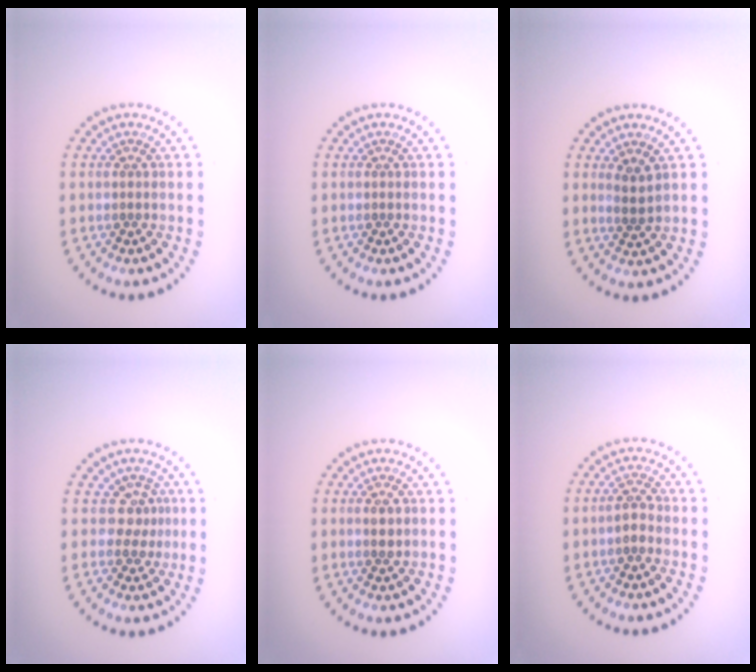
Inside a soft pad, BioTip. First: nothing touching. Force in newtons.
{"total": 0.0}
{"total": 1.6, "press": 1.3, "slide": 0.9}
{"total": 2.2, "press": 1.5, "slide": 1.6}
{"total": 1.3, "press": 1.3, "slide": 0.1}
{"total": 1.6, "press": 1.5, "slide": 0.5}